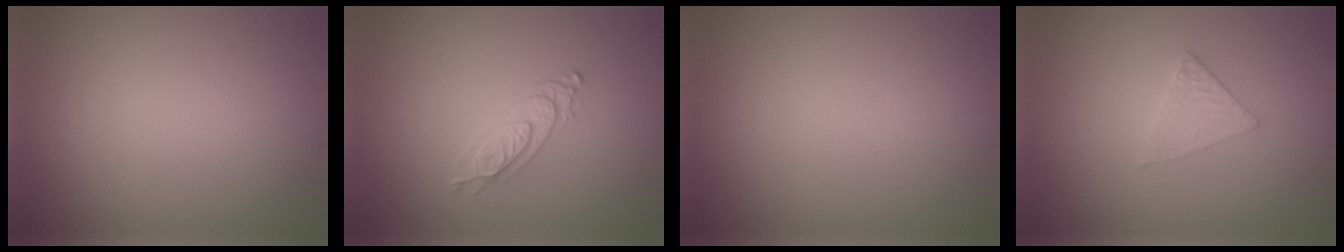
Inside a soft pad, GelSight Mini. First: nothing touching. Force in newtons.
{"total": 2.5, "press": 2.0, "slide": 1.5}
{"total": 0.0}
{"total": 1.8, "press": 1.8, "slide": 0.3}